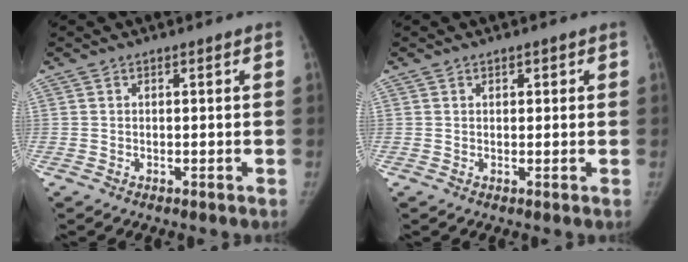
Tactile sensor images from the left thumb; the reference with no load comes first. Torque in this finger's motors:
{"motor_torque": [-0.12, -0.12, -0.17, 0.20, 0.00]}